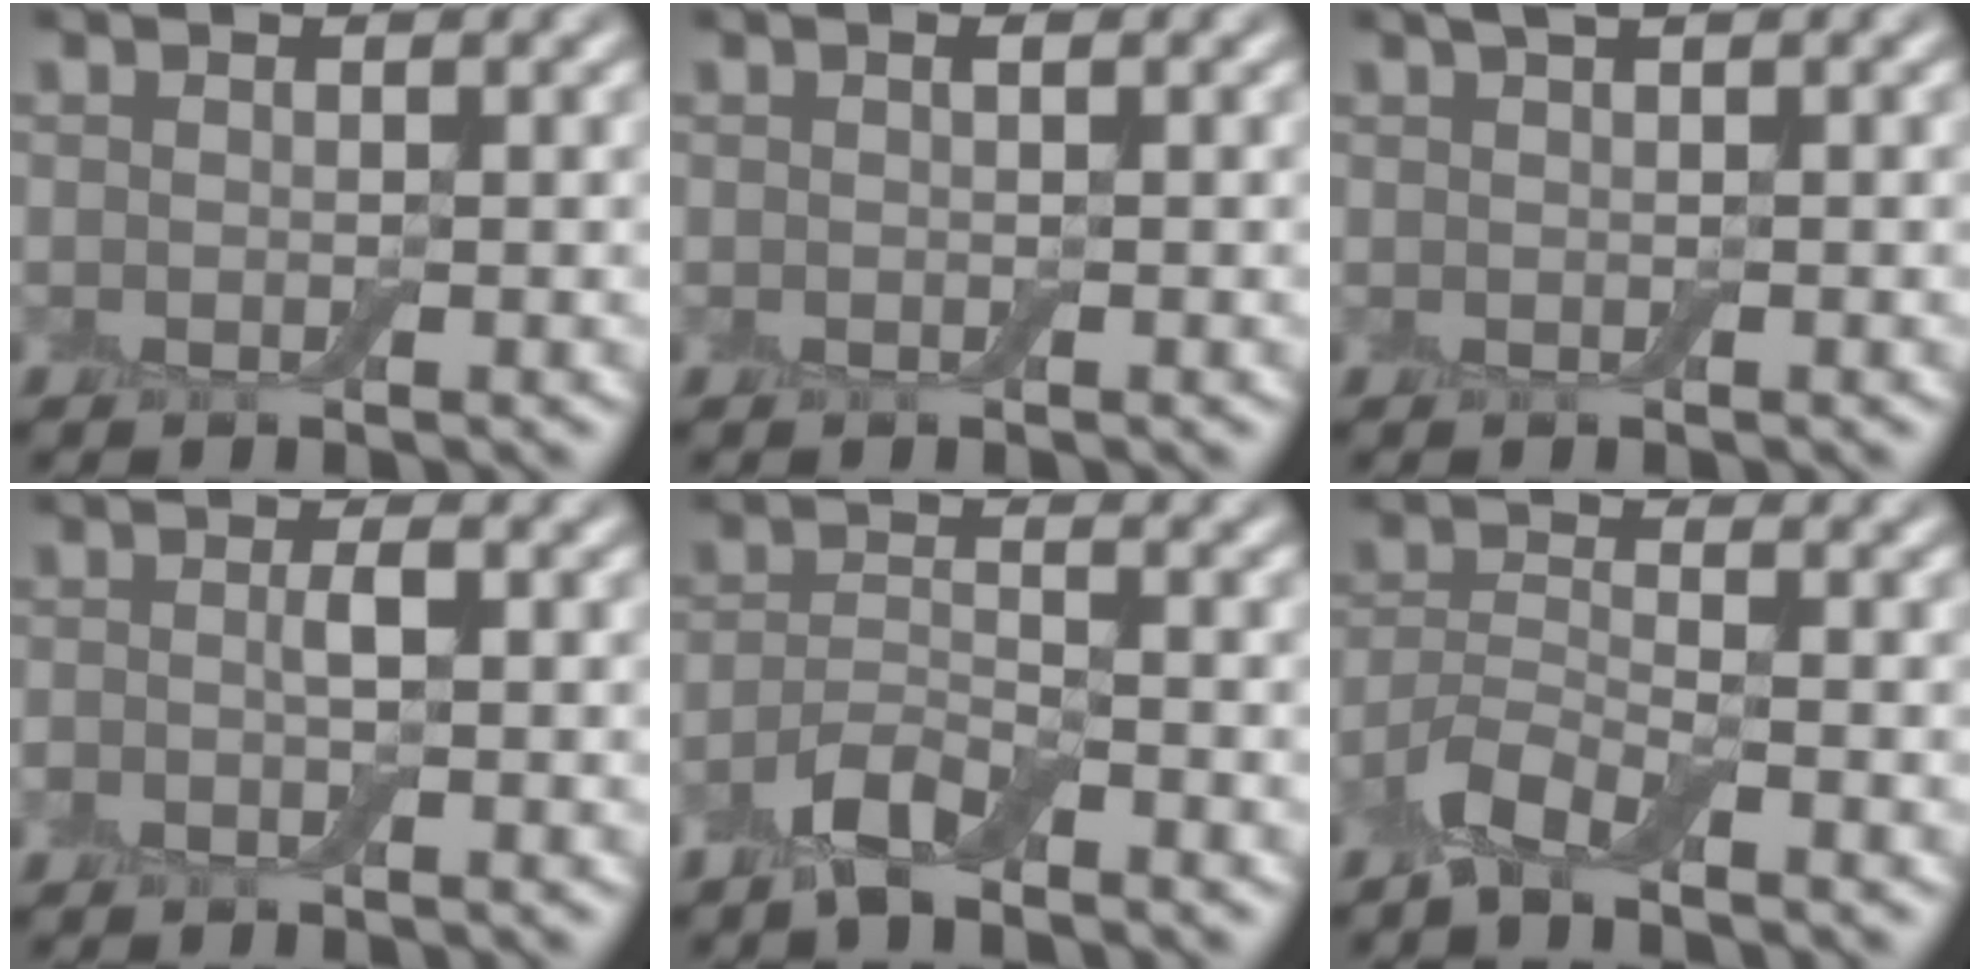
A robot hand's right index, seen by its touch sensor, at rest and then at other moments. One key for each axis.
{"total": 0.5, "fx": 0.2, "fy": 0.0, "fz": 0.5, "tx": -0.010, "ty": 0.003, "tz": 0.001}
{"total": 1.7, "fx": 1.0, "fy": 0.2, "fz": 1.3, "tx": -0.021, "ty": 0.001, "tz": 0.015}
{"total": 1.5, "fx": -0.4, "fy": 0.5, "fz": 1.3, "tx": -0.027, "ty": 0.001, "tz": -0.009}
{"total": 3.2, "fx": -2.3, "fy": 0.9, "fz": 2.0, "tx": -0.043, "ty": -0.001, "tz": -0.052}
{"total": 3.5, "fx": -2.7, "fy": 0.8, "fz": 2.0, "tx": -0.045, "ty": -0.003, "tz": -0.065}